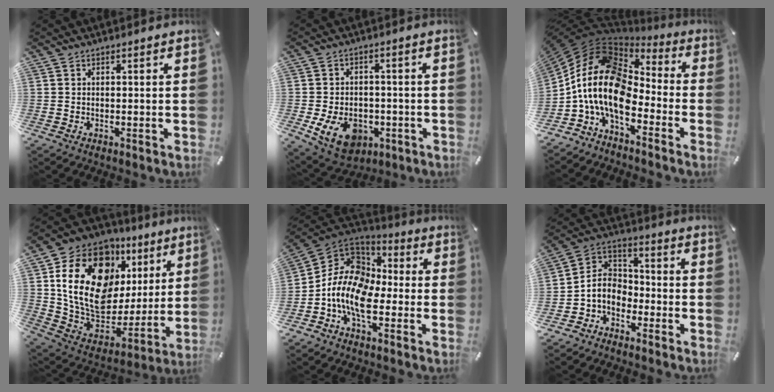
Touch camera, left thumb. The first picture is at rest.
{"total": 11.2, "force": [-3.9, 8.0, 6.8], "torque": [-0.134, 0.013, -0.068]}
{"total": 15.1, "force": [-4.6, 9.3, 11.0], "torque": [-0.257, -0.003, -0.092]}
{"total": 22.7, "force": [8.1, 16.0, 13.9], "torque": [-0.270, -0.053, 0.147]}
{"total": 12.3, "force": [-6.5, 7.4, 7.4], "torque": [-0.174, 0.012, -0.128]}
{"total": 7.4, "force": [-4.2, 5.5, 2.6], "torque": [-0.071, 0.018, -0.086]}